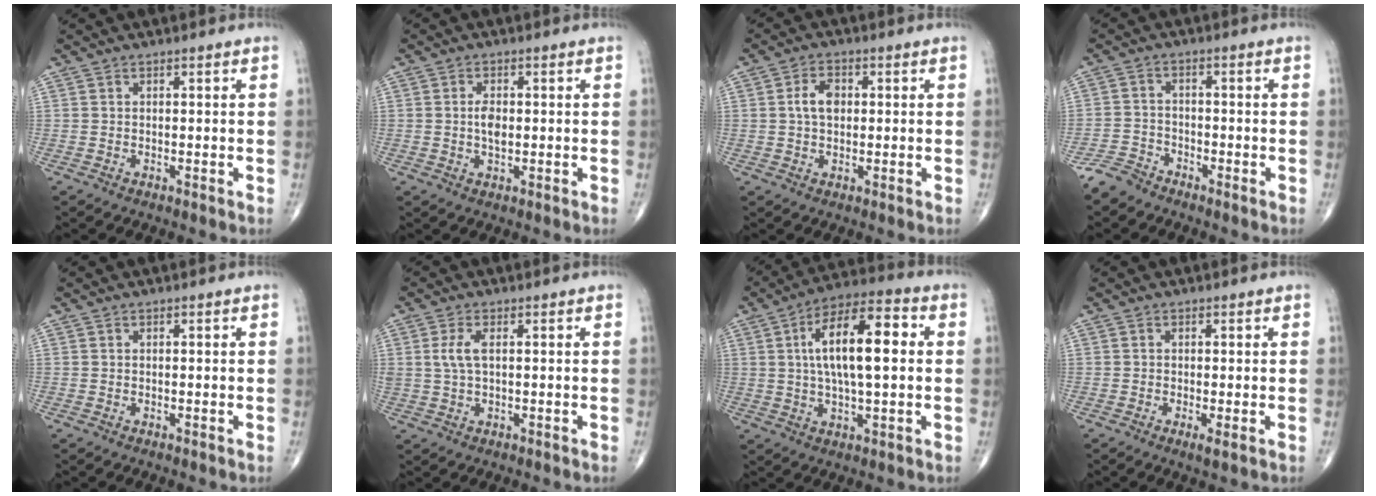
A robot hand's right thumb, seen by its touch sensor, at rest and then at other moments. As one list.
[{"total": 3.1, "force": [0.1, 1.6, 2.6], "torque": [-0.047, -0.002, 0.001]}, {"total": 4.6, "force": [0.6, 3.0, 3.5], "torque": [-0.063, 0.007, 0.008]}, {"total": 3.8, "force": [-3.4, 1.6, 0.4], "torque": [-0.007, 0.006, -0.074]}, {"total": 0.0}, {"total": 3.6, "force": [0.8, 1.5, 3.2], "torque": [-0.078, 0.004, 0.019]}, {"total": 15.6, "force": [2.2, 5.8, 14.3], "torque": [-0.235, 0.023, 0.031]}, {"total": 1.6, "force": [-0.4, 0.2, 1.5], "torque": [-0.033, -0.008, -0.011]}]